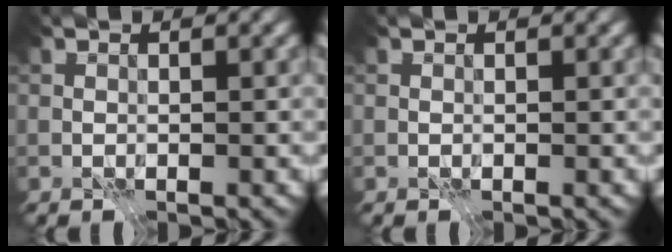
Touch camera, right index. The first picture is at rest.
{"total": 0.0}